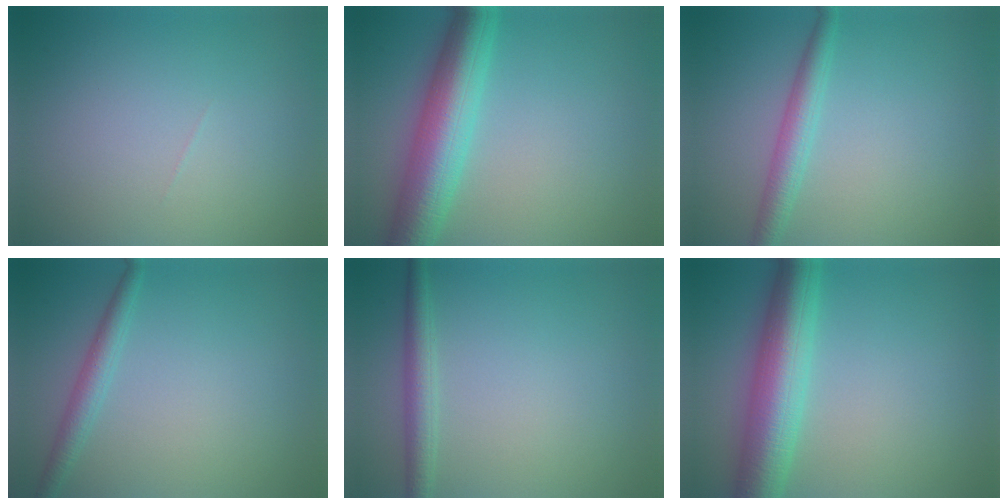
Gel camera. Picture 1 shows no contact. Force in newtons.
{"total": 7.8, "press": 7.8, "slide": 0.1}
{"total": 2.7, "press": 2.7, "slide": 0.1}
{"total": 2.1, "press": 2.1, "slide": 0.1}
{"total": 2.4, "press": 2.4, "slide": 0.1}
{"total": 7.5, "press": 7.5, "slide": 0.1}